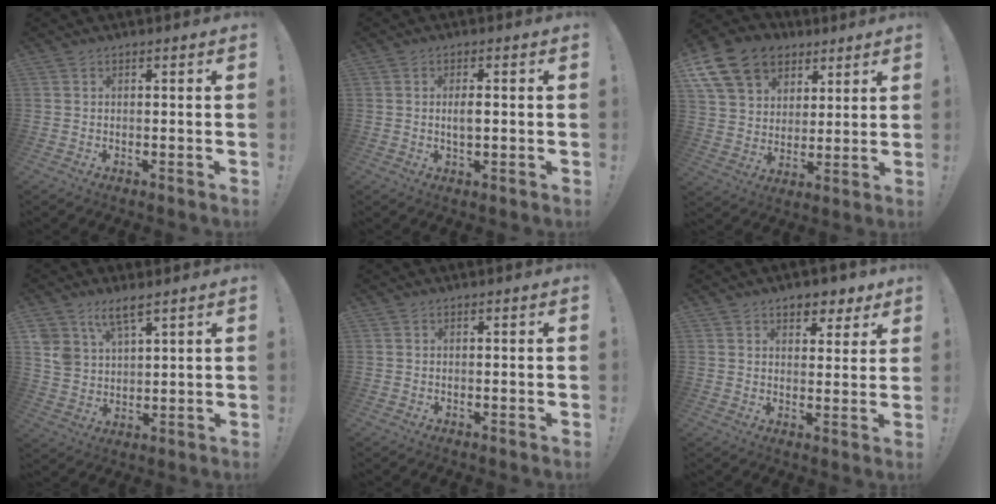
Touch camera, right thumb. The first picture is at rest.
{"total": 3.1, "force": [-0.2, 1.1, 2.9], "torque": [-0.044, -0.001, -0.007]}
{"total": 17.2, "force": [9.1, 12.4, 7.7], "torque": [-0.124, -0.044, 0.177]}
{"total": 7.3, "force": [5.5, 3.5, 3.3], "torque": [-0.065, -0.027, 0.107]}
{"total": 0.0}
{"total": 6.5, "force": [4.6, 3.7, 2.5], "torque": [-0.025, -0.027, 0.084]}